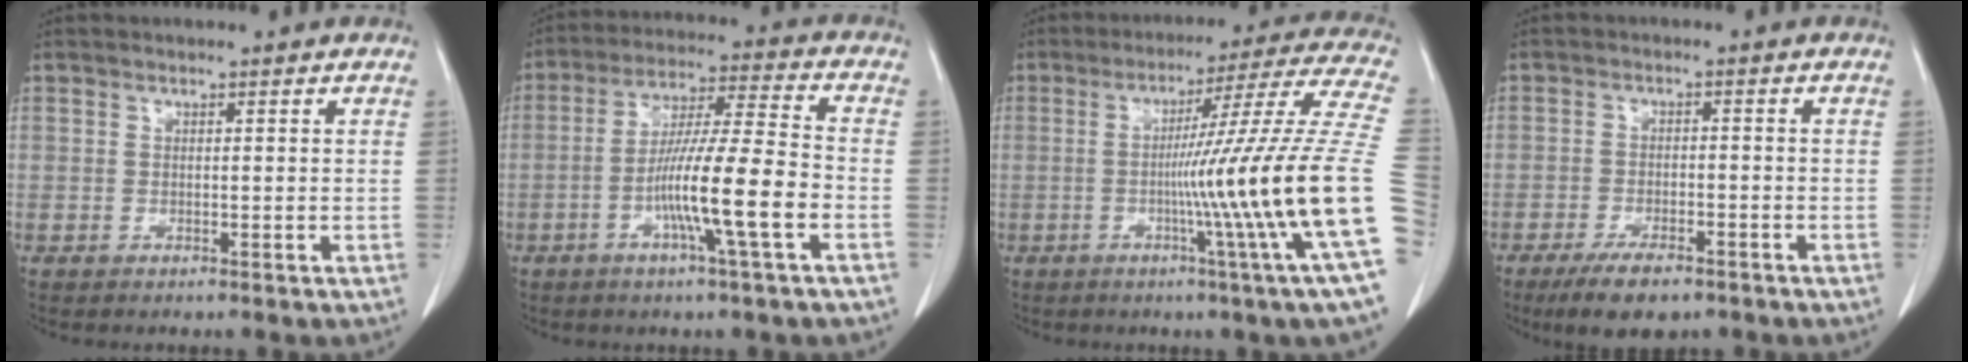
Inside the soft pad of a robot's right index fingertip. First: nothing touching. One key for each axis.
{"total": 12.5, "fx": -4.1, "fy": -0.5, "fz": 11.8, "tx": -0.212, "ty": 0.000, "tz": -0.077}
{"total": 23.5, "fx": -4.3, "fy": -3.6, "fz": 22.8, "tx": -0.257, "ty": -0.010, "tz": -0.089}
{"total": 6.8, "fx": -4.9, "fy": 2.1, "fz": 4.3, "tx": -0.072, "ty": -0.009, "tz": -0.079}